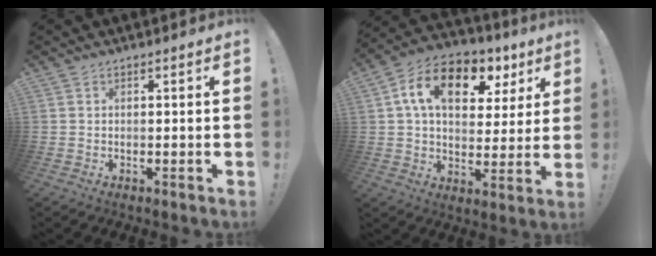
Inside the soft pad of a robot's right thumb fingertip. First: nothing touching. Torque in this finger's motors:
{"motor_torque": [0.95, 1.54, 0.65, -0.23, 0.09]}